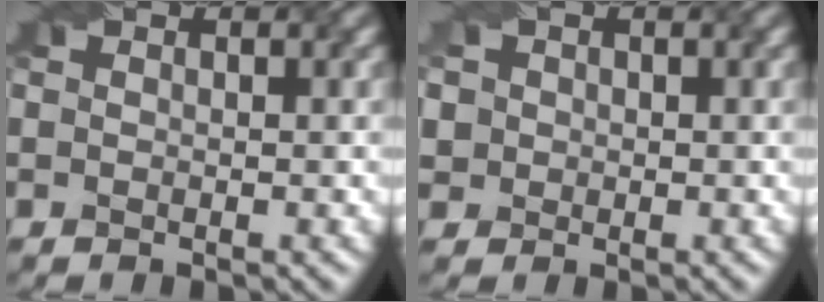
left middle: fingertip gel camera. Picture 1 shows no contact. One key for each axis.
{"total": 4.4, "fx": 1.5, "fy": 3.7, "fz": 1.7, "tx": -0.033, "ty": 0.025, "tz": 0.011}